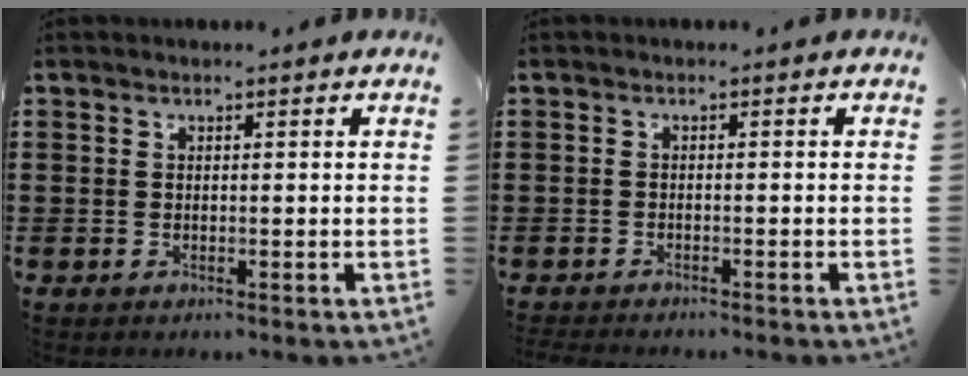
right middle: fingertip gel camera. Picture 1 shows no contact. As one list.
[{"total": 1.3, "force": [-1.3, 0.2, 0.1], "torque": [-0.005, 0.002, -0.027]}]